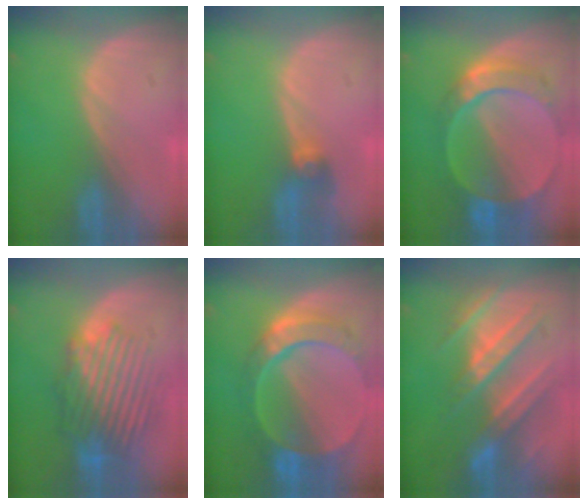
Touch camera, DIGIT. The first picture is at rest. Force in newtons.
{"total": 2.7, "press": 2.7, "slide": 0.3}
{"total": 9.5, "press": 8.3, "slide": 4.4}
{"total": 9.8, "press": 9.1, "slide": 3.5}
{"total": 10.5, "press": 8.9, "slide": 5.6}
{"total": 9.4, "press": 9.3, "slide": 1.6}